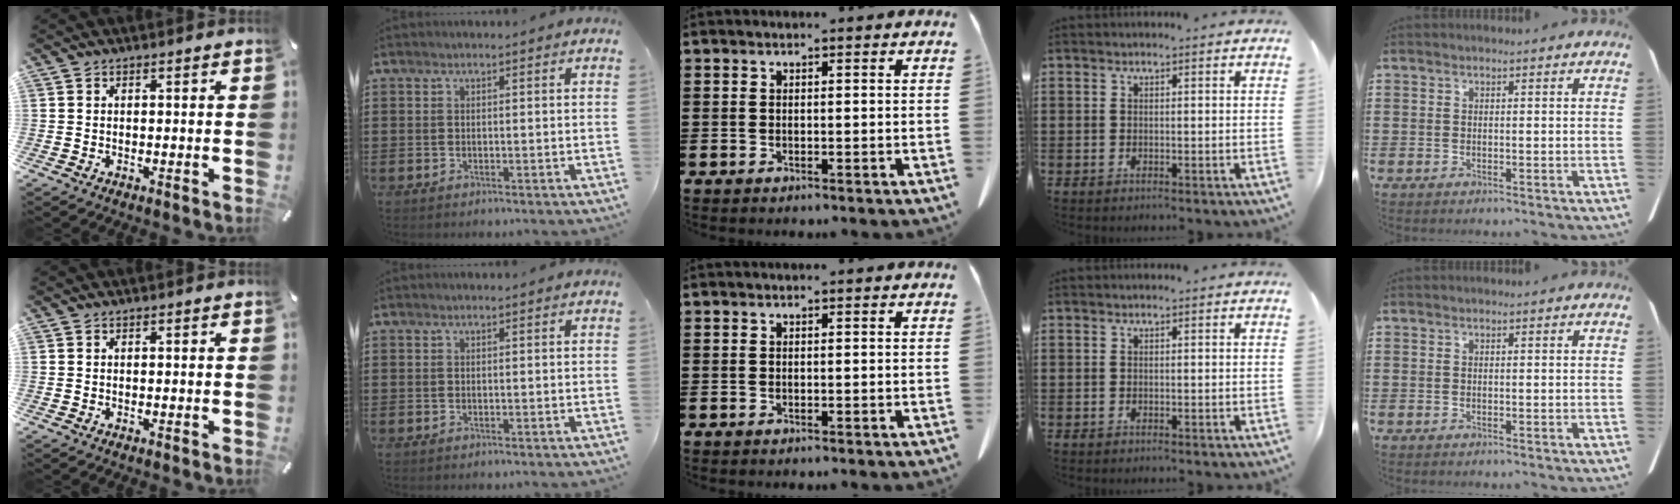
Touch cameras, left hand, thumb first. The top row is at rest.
{}